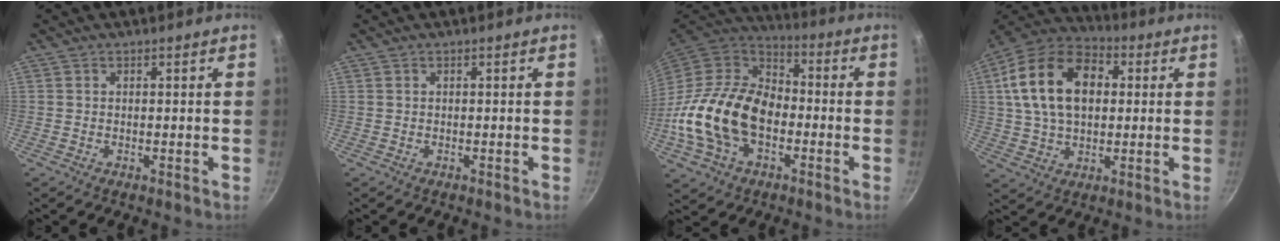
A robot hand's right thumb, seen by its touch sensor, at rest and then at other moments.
{"total": 0.0}
{"total": 22.8, "force": [-4.8, 15.2, 16.3], "torque": [-0.291, 0.036, -0.100]}
{"total": 19.4, "force": [3.8, 12.7, 14.1], "torque": [-0.231, 0.021, 0.053]}